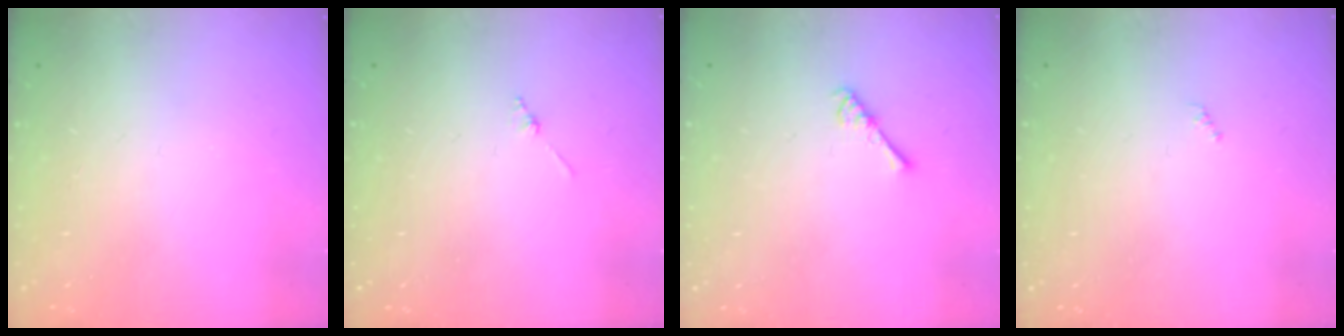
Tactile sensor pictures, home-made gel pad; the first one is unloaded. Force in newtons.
{"total": 0.8, "press": 0.8, "slide": 0.2}
{"total": 2.6, "press": 2.6, "slide": 0.5}
{"total": 0.0}